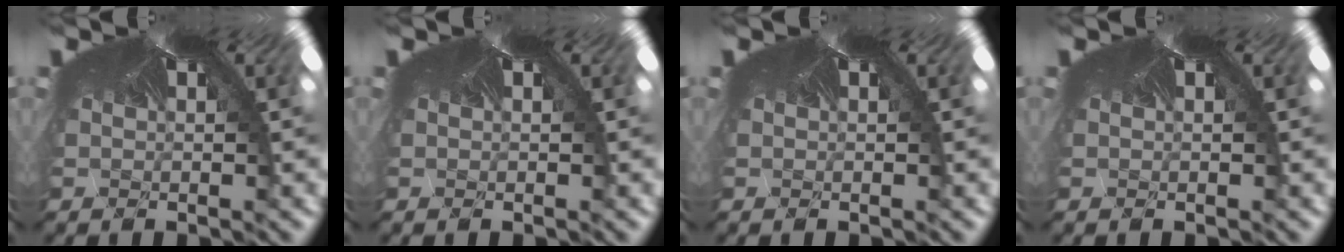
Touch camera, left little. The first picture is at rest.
{"total": 0.0}
{"total": 0.0}
{"total": 0.0}